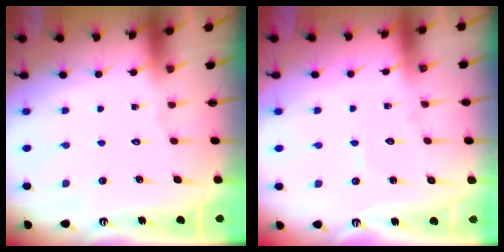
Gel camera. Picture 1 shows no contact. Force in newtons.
{"total": 3.7, "press": 3.7, "slide": 0.5}